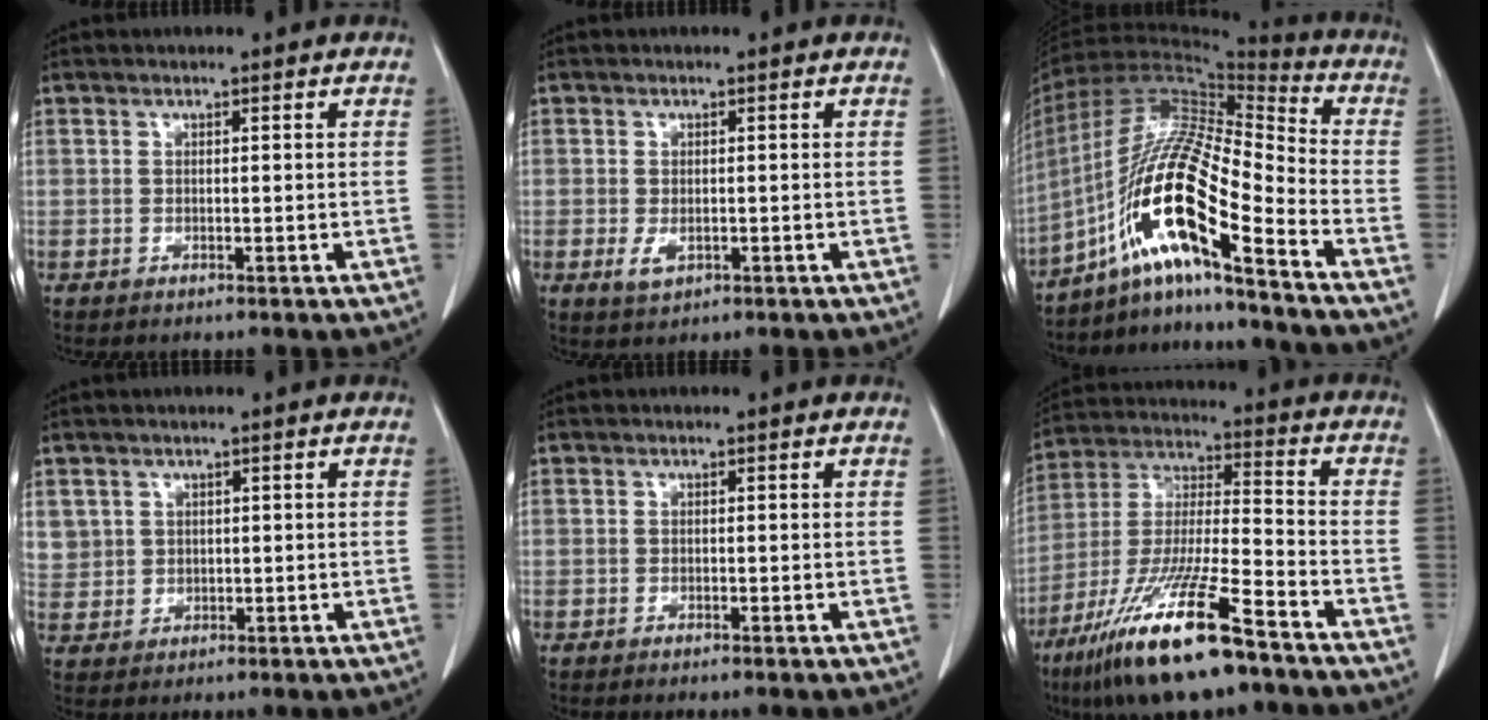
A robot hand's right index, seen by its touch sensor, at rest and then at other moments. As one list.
[{"total": 2.1, "force": [-0.6, 1.2, 1.7], "torque": [-0.033, -0.004, -0.005]}, {"total": 16.7, "force": [-10.0, 0.7, 13.3], "torque": [-0.260, 0.005, -0.186]}, {"total": 4.5, "force": [1.7, 4.2, 0.4], "torque": [-0.006, 0.008, 0.042]}, {"total": 0.6, "force": [-0.5, -0.1, 0.3], "torque": [-0.007, -0.001, -0.008]}, {"total": 18.9, "force": [-12.1, 2.1, 14.4], "torque": [-0.301, -0.045, -0.225]}]